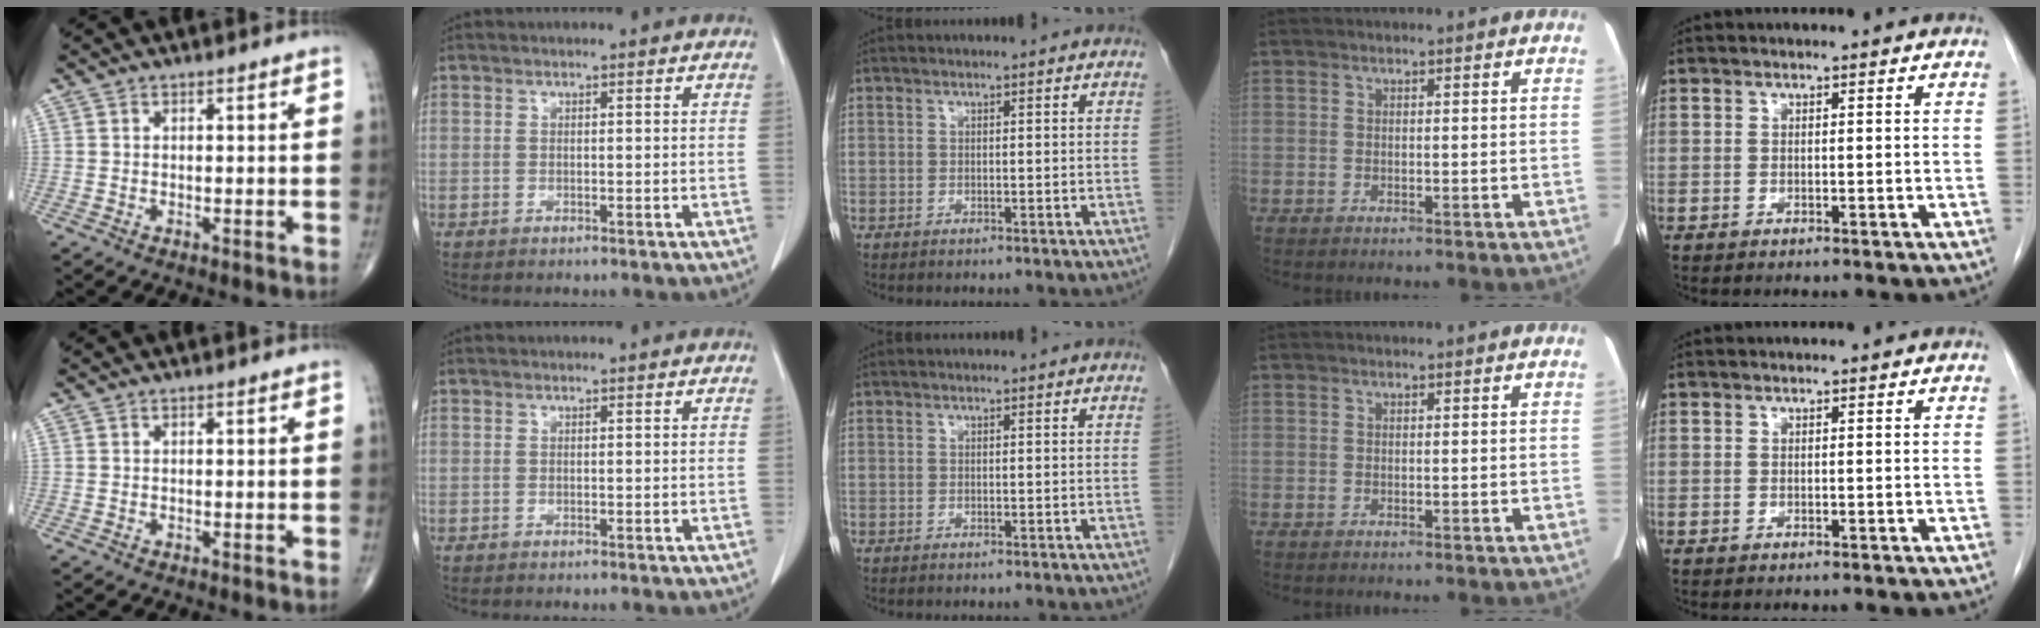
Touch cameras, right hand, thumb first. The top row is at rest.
{}